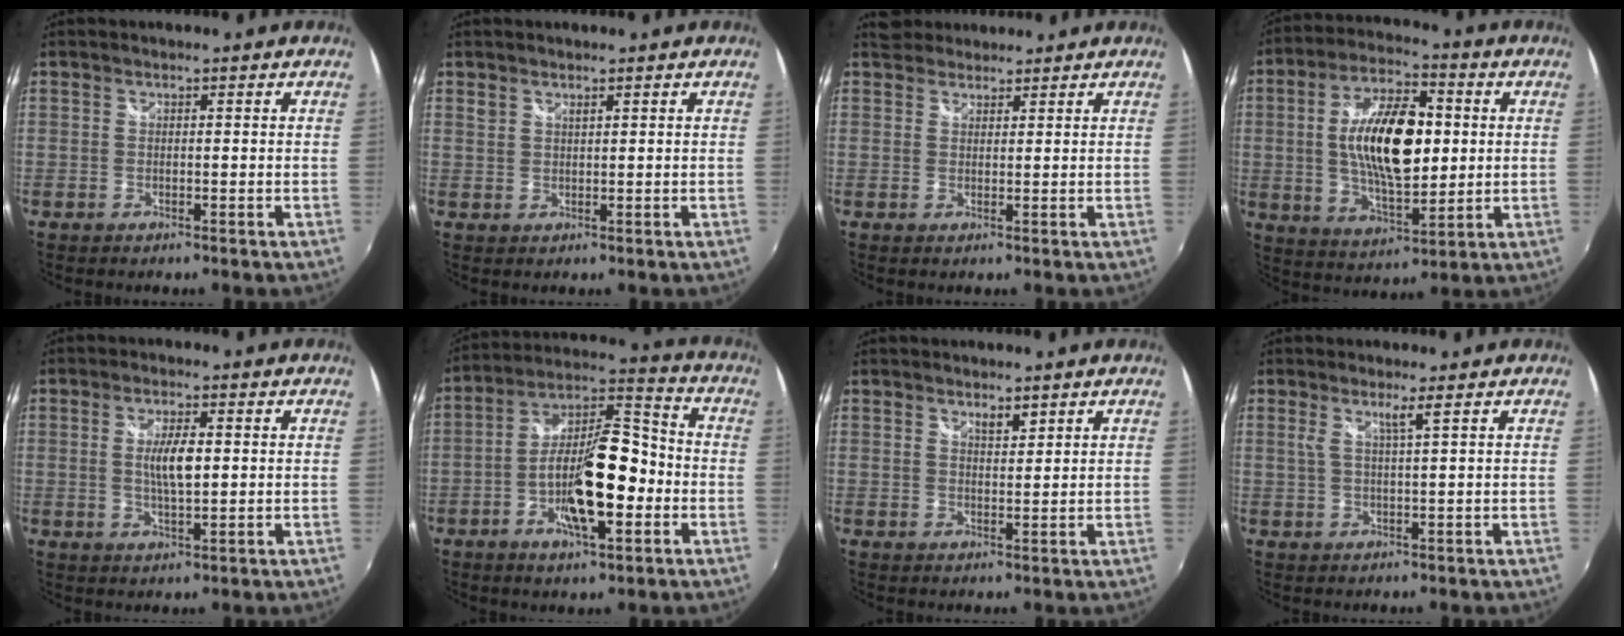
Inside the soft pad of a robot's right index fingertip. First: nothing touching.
{"total": 1.2, "force": [1.1, 0.4, 0.4], "torque": [-0.005, 0.000, 0.018]}
{"total": 3.6, "force": [3.1, 1.8, 0.4], "torque": [-0.004, 0.017, 0.052]}
{"total": 17.1, "force": [1.4, 7.6, 15.2], "torque": [-0.275, 0.009, 0.027]}
{"total": 5.4, "force": [0.5, 1.7, 5.1], "torque": [-0.090, -0.001, 0.009]}
{"total": 16.2, "force": [-4.5, 5.7, 14.5], "torque": [-0.261, 0.011, -0.080]}
{"total": 2.2, "force": [1.8, 0.7, 1.2], "torque": [-0.017, 0.001, 0.030]}
{"total": 2.3, "force": [1.2, -0.7, 1.7], "torque": [-0.032, -0.006, 0.021]}